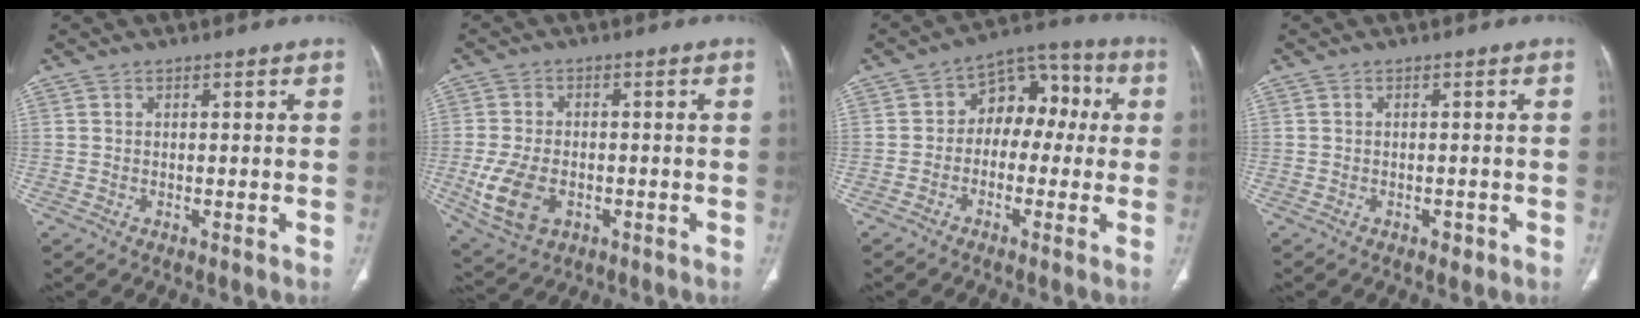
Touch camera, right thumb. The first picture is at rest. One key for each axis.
{"total": 9.5, "fx": -2.5, "fy": 6.3, "fz": 6.7, "tx": -0.134, "ty": 0.003, "tz": -0.037}
{"total": 10.3, "fx": 0.1, "fy": 7.4, "fz": 7.2, "tx": -0.054, "ty": 0.044, "tz": -0.017}
{"total": 1.2, "fx": -0.6, "fy": 0.8, "fz": 0.6, "tx": -0.004, "ty": 0.002, "tz": -0.008}